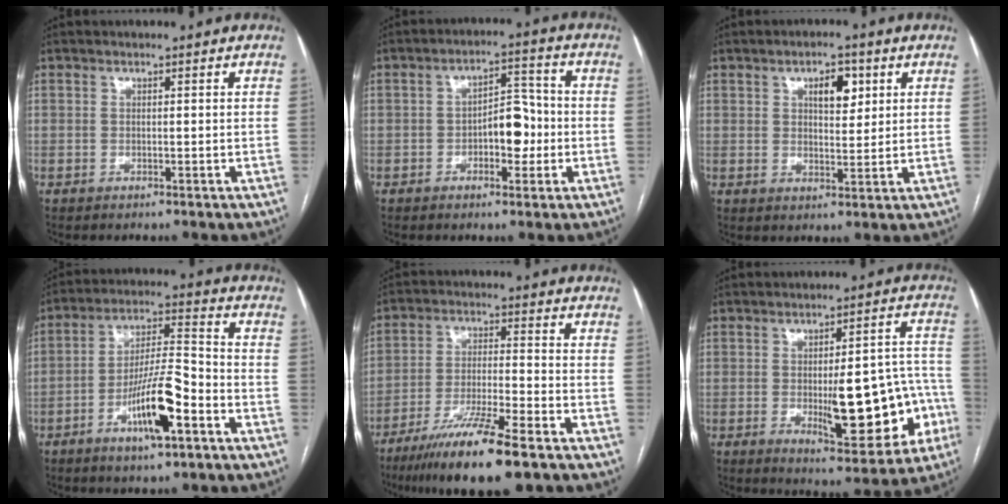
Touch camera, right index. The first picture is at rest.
{"total": 6.5, "force": [-1.4, 3.1, 5.5], "torque": [-0.082, 0.020, -0.020]}
{"total": 5.2, "force": [2.2, 2.3, 4.1], "torque": [-0.062, 0.006, 0.037]}
{"total": 11.9, "force": [-5.5, 2.0, 10.4], "torque": [-0.190, 0.002, -0.095]}
{"total": 13.3, "force": [-9.0, 0.7, 9.8], "torque": [-0.178, -0.034, -0.158]}
{"total": 16.2, "force": [-4.2, 4.9, 14.8], "torque": [-0.163, 0.026, -0.042]}